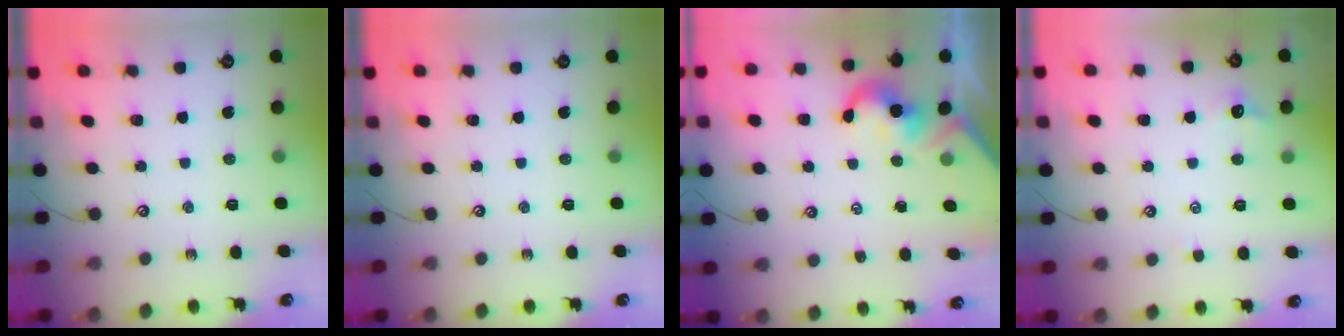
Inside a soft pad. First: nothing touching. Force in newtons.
{"total": 0.0}
{"total": 1.9, "press": 1.9, "slide": 0.5}
{"total": 0.0}